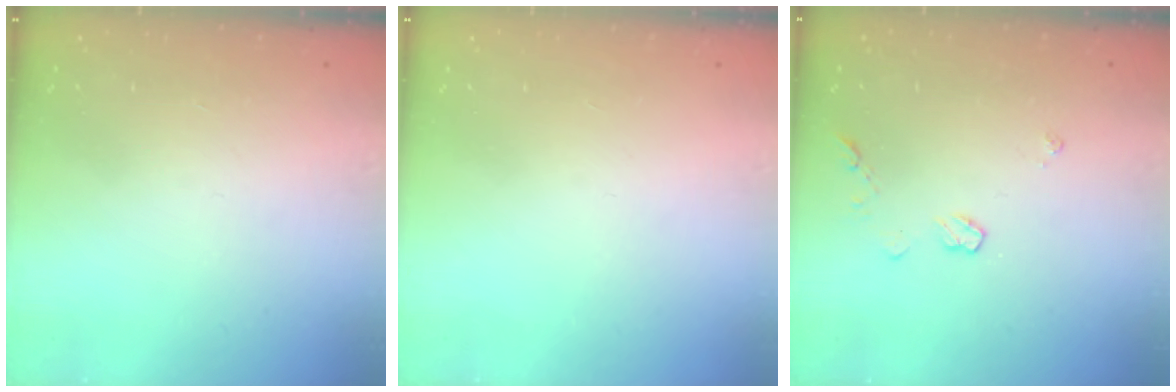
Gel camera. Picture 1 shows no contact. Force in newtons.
{"total": 0.0}
{"total": 4.5, "press": 4.5, "slide": 0.6}